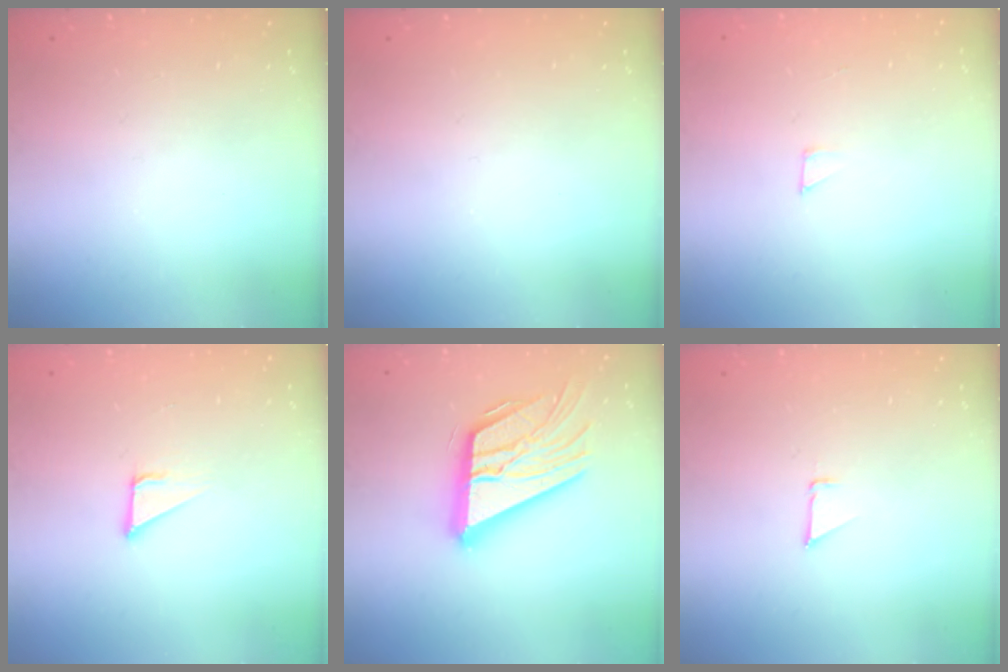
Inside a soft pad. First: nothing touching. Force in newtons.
{"total": 0.0}
{"total": 2.0, "press": 2.0, "slide": 0.0}
{"total": 2.1, "press": 2.1, "slide": 0.1}
{"total": 21.7, "press": 21.6, "slide": 1.9}
{"total": 0.9, "press": 0.9, "slide": 0.1}